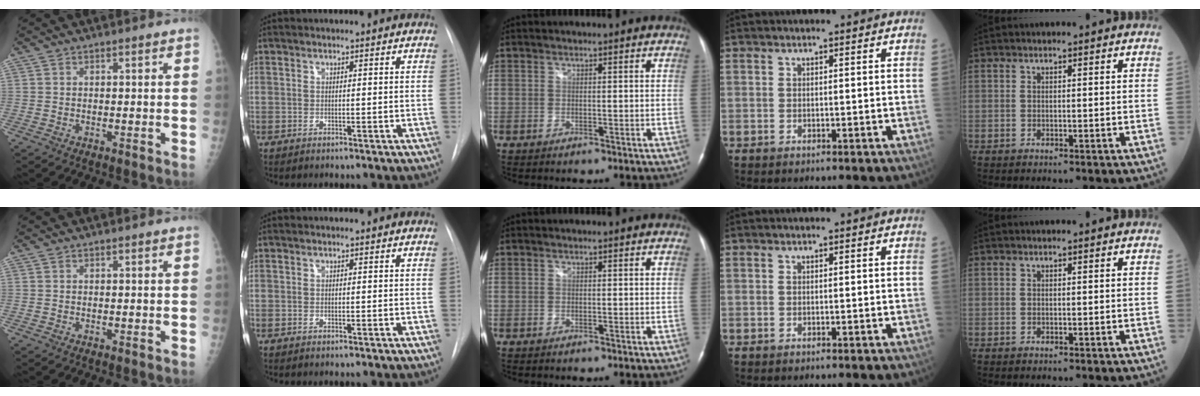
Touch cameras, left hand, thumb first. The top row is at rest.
{"index": {"total": 0.8, "force": [-0.7, -0.1, -0.1], "torque": [0.002, -0.006, -0.011]}}